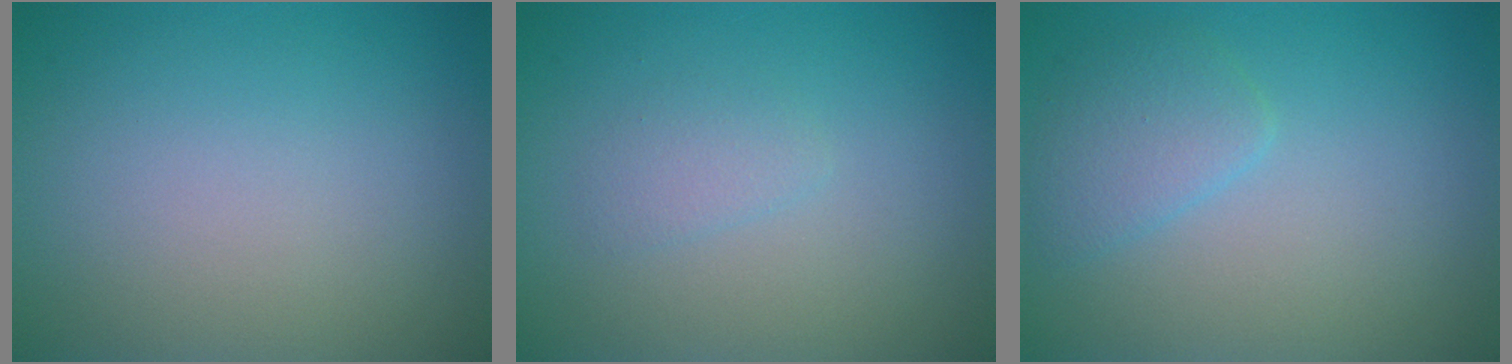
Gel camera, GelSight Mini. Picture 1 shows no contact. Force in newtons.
{"total": 1.1, "press": 1.1, "slide": 0.0}
{"total": 2.2, "press": 2.2, "slide": 0.1}